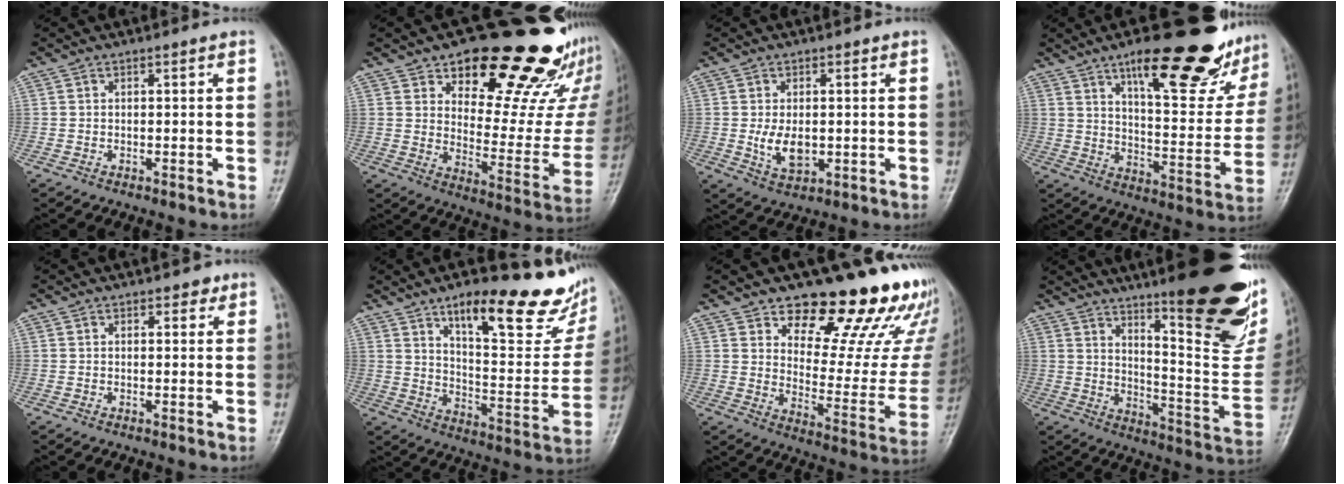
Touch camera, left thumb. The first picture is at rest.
{"total": 25.0, "force": [18.0, 10.0, 14.1], "torque": [-0.132, -0.115, 0.244]}
{"total": 5.8, "force": [-0.2, 3.6, 4.5], "torque": [-0.070, -0.011, 0.004]}
{"total": 25.0, "force": [16.2, 7.6, 17.4], "torque": [-0.193, -0.070, 0.235]}
{"total": 1.7, "force": [1.1, 1.1, 0.8], "torque": [0.003, -0.004, 0.010]}
{"total": 24.8, "force": [15.9, 7.4, 17.5], "torque": [-0.196, -0.072, 0.237]}
{"total": 22.2, "force": [17.4, 8.7, 10.8], "torque": [-0.087, -0.126, 0.219]}
{"total": 28.8, "force": [16.9, 7.0, 22.3], "torque": [-0.251, -0.089, 0.243]}